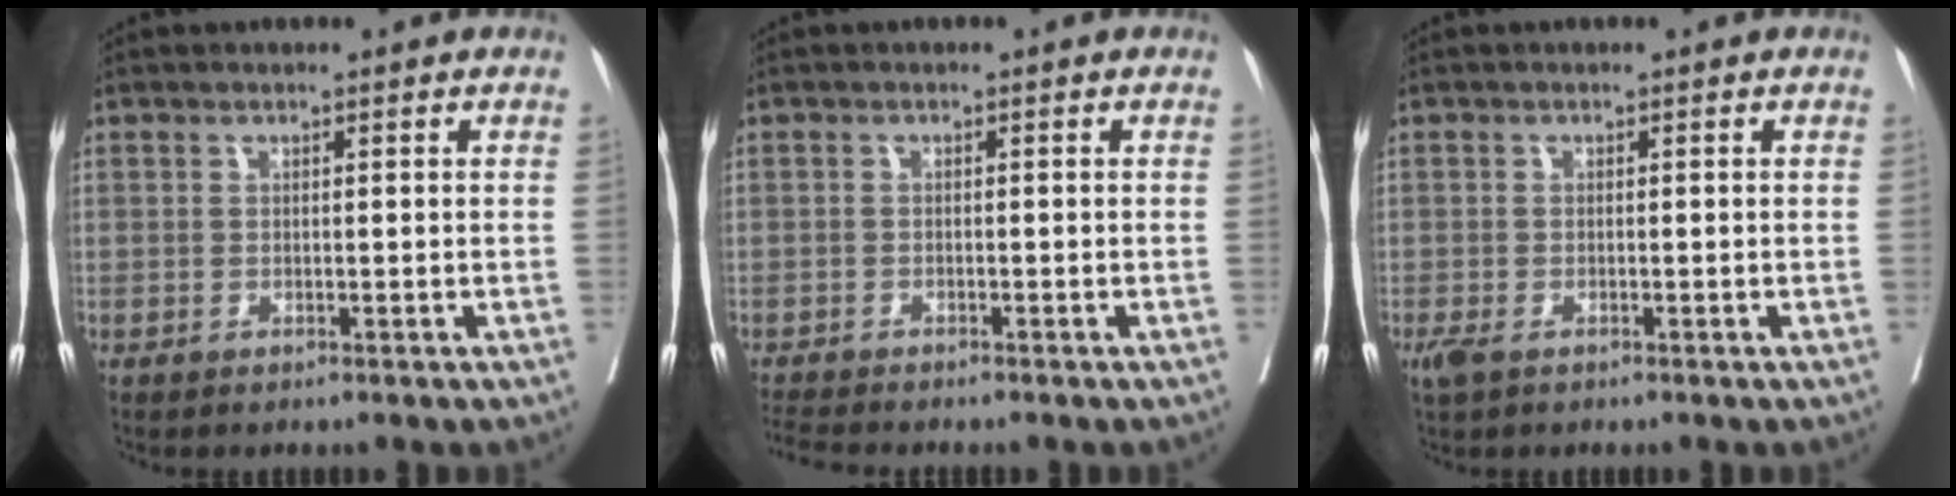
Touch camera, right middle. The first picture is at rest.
{"total": 3.7, "force": [-3.5, 0.1, 1.2], "torque": [-0.019, -0.014, -0.061]}
{"total": 2.5, "force": [-1.5, 1.2, 1.6], "torque": [-0.040, -0.009, -0.025]}